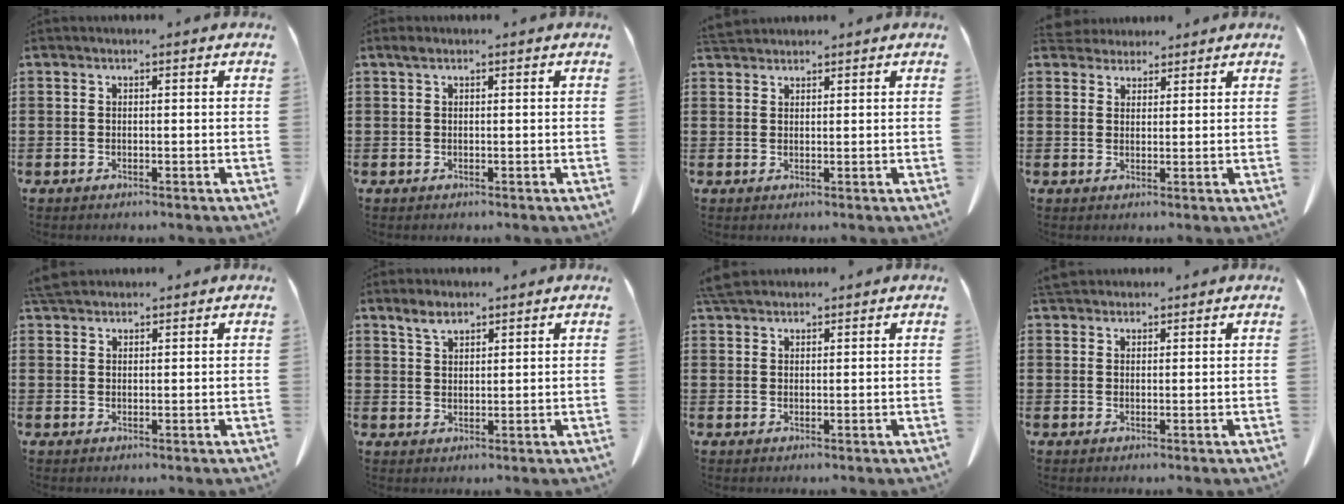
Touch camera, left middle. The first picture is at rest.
{"total": 0.6, "force": [0.3, 0.3, 0.4], "torque": [-0.010, 0.002, 0.006]}
{"total": 2.2, "force": [2.1, 0.4, 0.5], "torque": [-0.016, -0.001, 0.043]}
{"total": 2.7, "force": [2.6, 0.8, 0.1], "torque": [-0.009, -0.002, 0.051]}
{"total": 3.1, "force": [2.9, 0.6, 1.1], "torque": [-0.030, -0.001, 0.057]}
{"total": 3.1, "force": [2.3, 1.1, 1.7], "torque": [-0.037, 0.000, 0.044]}
{"total": 3.1, "force": [2.8, 0.7, 1.2], "torque": [-0.032, -0.001, 0.056]}
{"total": 2.8, "force": [2.5, 0.7, 0.9], "torque": [-0.024, 0.000, 0.051]}